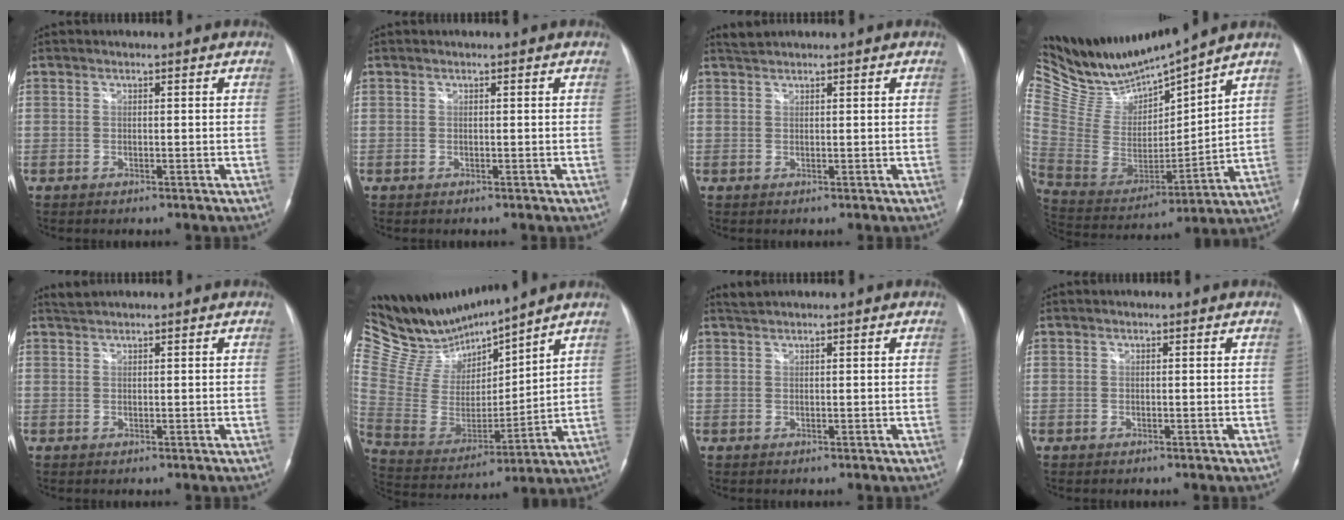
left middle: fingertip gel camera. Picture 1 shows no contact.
{"total": 0.0}
{"total": 1.2, "force": [1.2, 0.0, 0.0], "torque": [-0.008, 0.009, 0.030]}
{"total": 16.1, "force": [15.5, 0.2, 4.4], "torque": [-0.109, -0.027, 0.312]}
{"total": 1.1, "force": [1.1, -0.2, 0.1], "torque": [-0.007, 0.009, 0.028]}
{"total": 17.0, "force": [16.2, 1.7, 5.0], "torque": [-0.117, -0.012, 0.318]}
{"total": 1.0, "force": [1.0, -0.2, 0.1], "torque": [-0.008, 0.010, 0.026]}
{"total": 0.0}